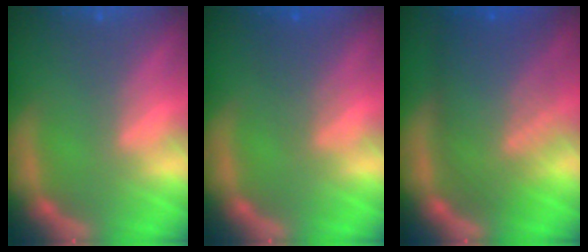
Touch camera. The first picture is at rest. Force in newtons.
{"total": 2.5}
{"total": 9.1}